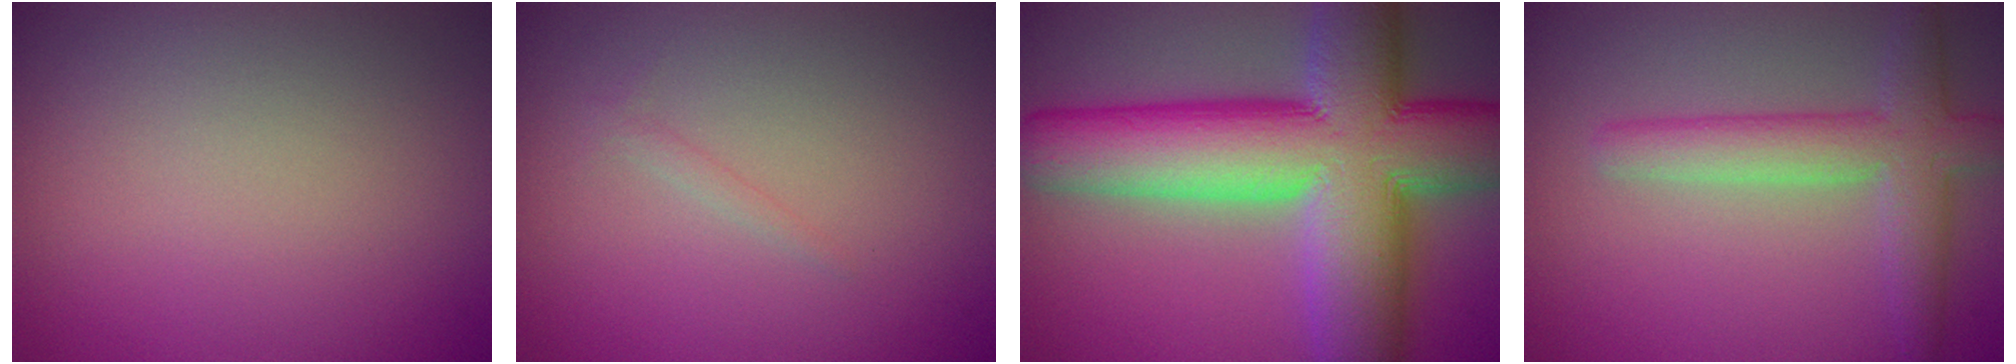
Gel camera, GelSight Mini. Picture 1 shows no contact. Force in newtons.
{"total": 0.6, "press": 0.6, "slide": 0.1}
{"total": 15.8, "press": 15.8, "slide": 0.9}
{"total": 4.5, "press": 4.5, "slide": 0.1}